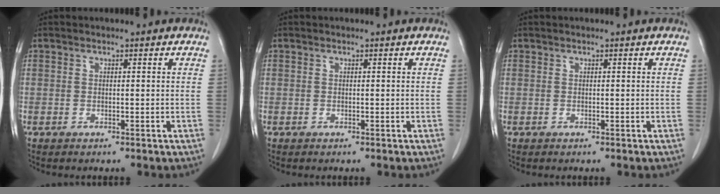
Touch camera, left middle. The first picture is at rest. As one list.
[{"total": 0.0}, {"total": 0.0}]